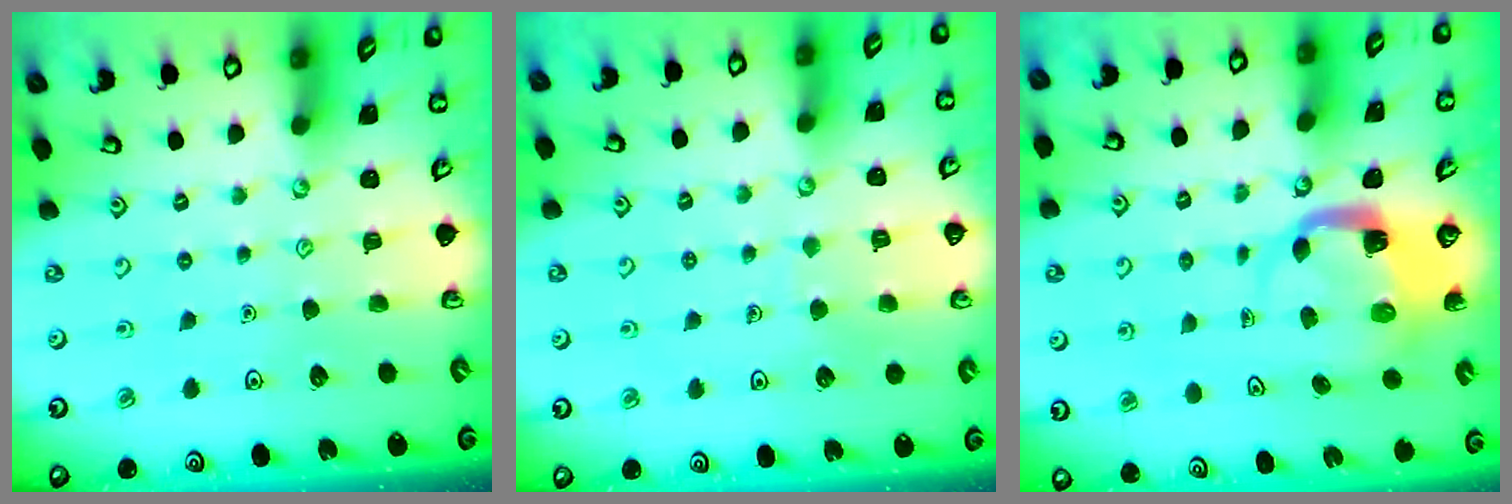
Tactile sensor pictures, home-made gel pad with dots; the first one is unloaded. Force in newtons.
{"total": 2.9, "press": 2.9, "slide": 0.2}
{"total": 4.0, "press": 3.9, "slide": 0.4}